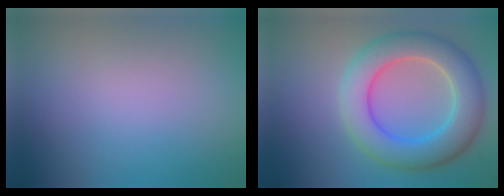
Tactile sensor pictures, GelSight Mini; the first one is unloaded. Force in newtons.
{"total": 7.6, "press": 7.6, "slide": 0.3}